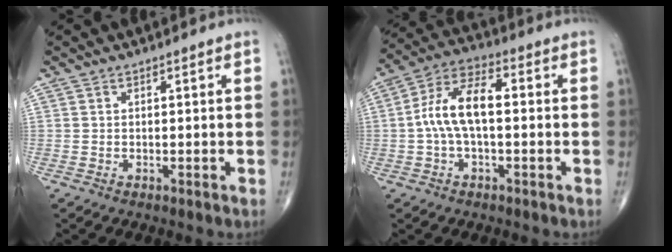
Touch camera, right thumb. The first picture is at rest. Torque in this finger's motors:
{"motor_torque": [0.13, 0.13, 0.56, 0.02, 0.17]}